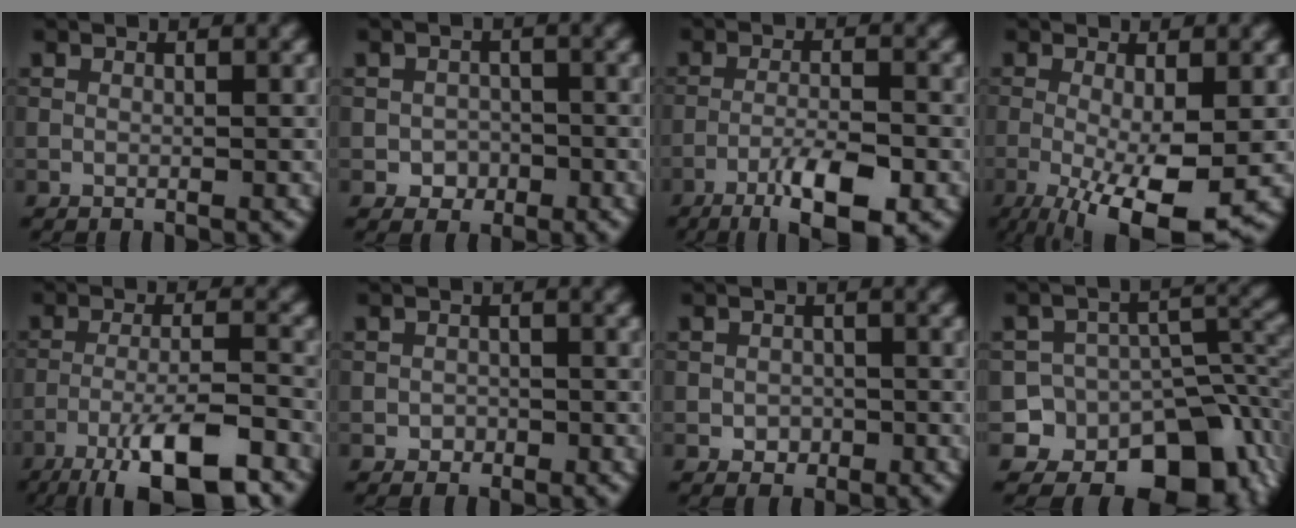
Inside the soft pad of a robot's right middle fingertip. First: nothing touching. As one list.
[{"total": 2.1, "force": [-0.9, 1.8, 0.6], "torque": [0.001, 0.000, -0.019]}, {"total": 6.5, "force": [-3.9, 1.3, 5.1], "torque": [-0.091, 0.002, -0.066]}, {"total": 8.3, "force": [-2.7, 2.2, 7.6], "torque": [-0.137, -0.020, -0.035]}, {"total": 9.9, "force": [-6.4, 2.3, 7.2], "torque": [-0.118, 0.004, -0.114]}, {"total": 1.3, "force": [-0.6, 1.1, 0.3], "torque": [0.003, -0.001, -0.013]}, {"total": 1.6, "force": [-0.5, 1.4, 0.7], "torque": [-0.006, -0.003, -0.012]}, {"total": 13.7, "force": [-8.6, 9.3, 5.2], "torque": [-0.076, 0.006, -0.114]}]